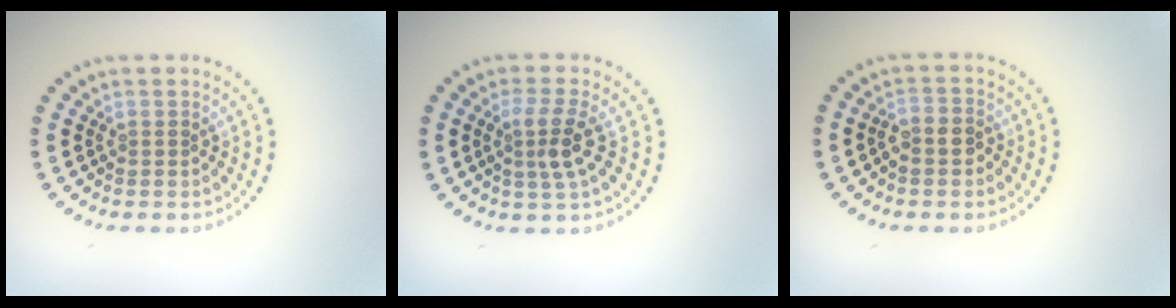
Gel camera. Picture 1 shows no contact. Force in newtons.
{"total": 2.7, "press": 2.4, "slide": 1.3}
{"total": 2.1, "press": 1.9, "slide": 0.9}